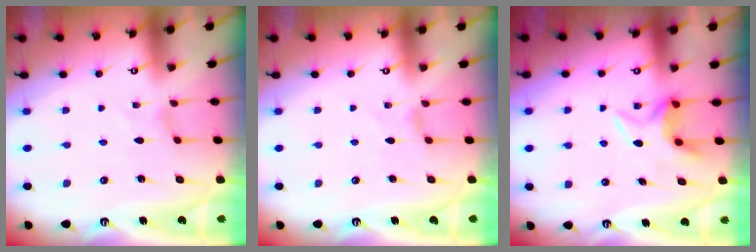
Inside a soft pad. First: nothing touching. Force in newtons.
{"total": 0.9, "press": 0.8, "slide": 0.4}
{"total": 5.4, "press": 5.4, "slide": 0.6}